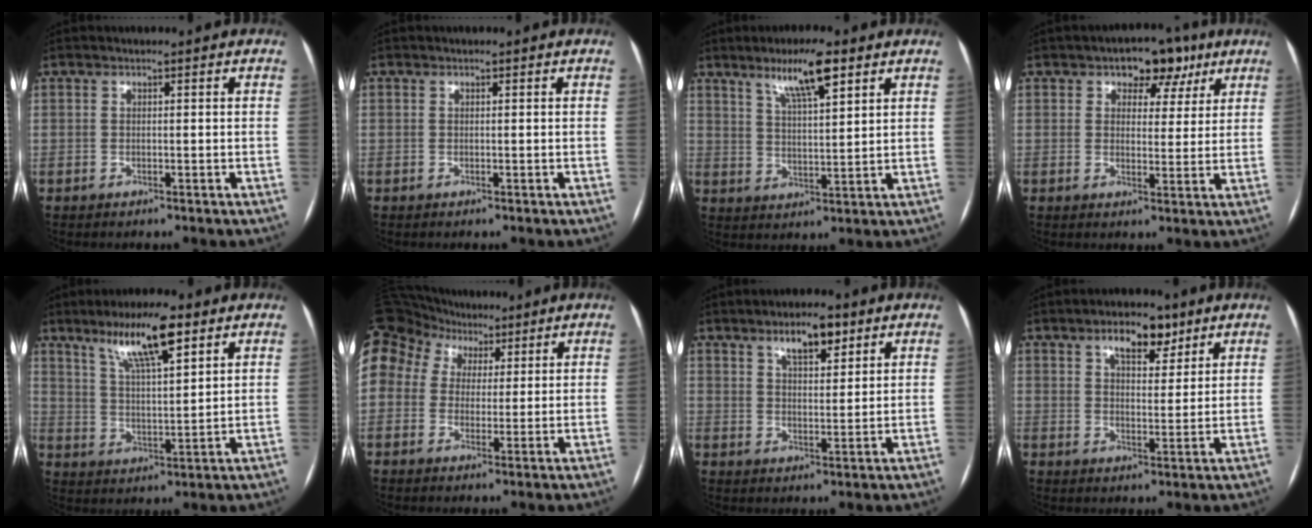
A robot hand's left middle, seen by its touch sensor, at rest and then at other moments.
{"total": 0.0}
{"total": 8.3, "force": [5.2, 1.1, 6.4], "torque": [-0.115, 0.005, 0.093]}
{"total": 6.6, "force": [3.7, 4.0, 3.6], "torque": [-0.036, 0.019, 0.051]}
{"total": 10.5, "force": [6.6, 1.6, 8.1], "torque": [-0.146, 0.007, 0.117]}
{"total": 26.3, "force": [11.5, 21.2, 10.4], "torque": [-0.352, 0.129, 0.217]}
{"total": 6.2, "force": [3.9, 2.0, 4.3], "torque": [-0.073, 0.005, 0.065]}
{"total": 6.7, "force": [4.2, 2.9, 4.3], "torque": [-0.065, 0.009, 0.066]}